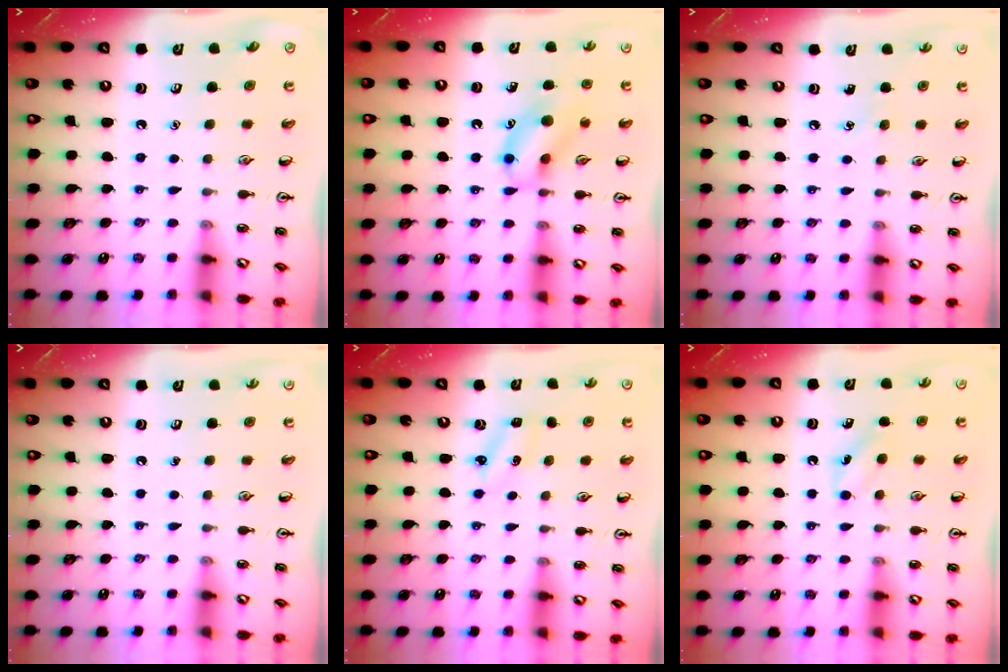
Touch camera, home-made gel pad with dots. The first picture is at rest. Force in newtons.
{"total": 11.8, "press": 11.7, "slide": 1.4}
{"total": 3.0, "press": 2.8, "slide": 1.1}
{"total": 0.0}
{"total": 2.9, "press": 2.7, "slide": 0.9}
{"total": 5.1, "press": 4.9, "slide": 1.3}